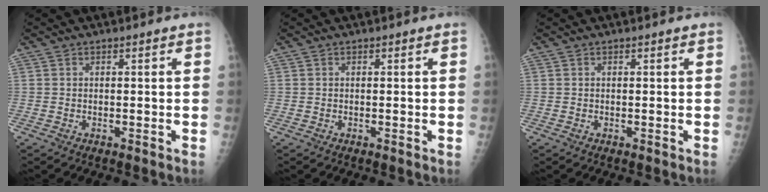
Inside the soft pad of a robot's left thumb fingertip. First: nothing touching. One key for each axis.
{"total": 0.0}
{"total": 0.0}